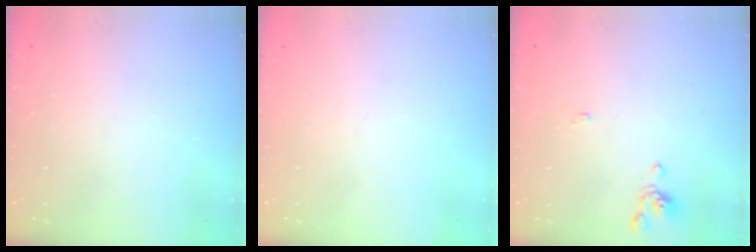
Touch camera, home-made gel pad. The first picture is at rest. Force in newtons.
{"total": 0.0}
{"total": 0.8, "press": 0.7, "slide": 0.2}